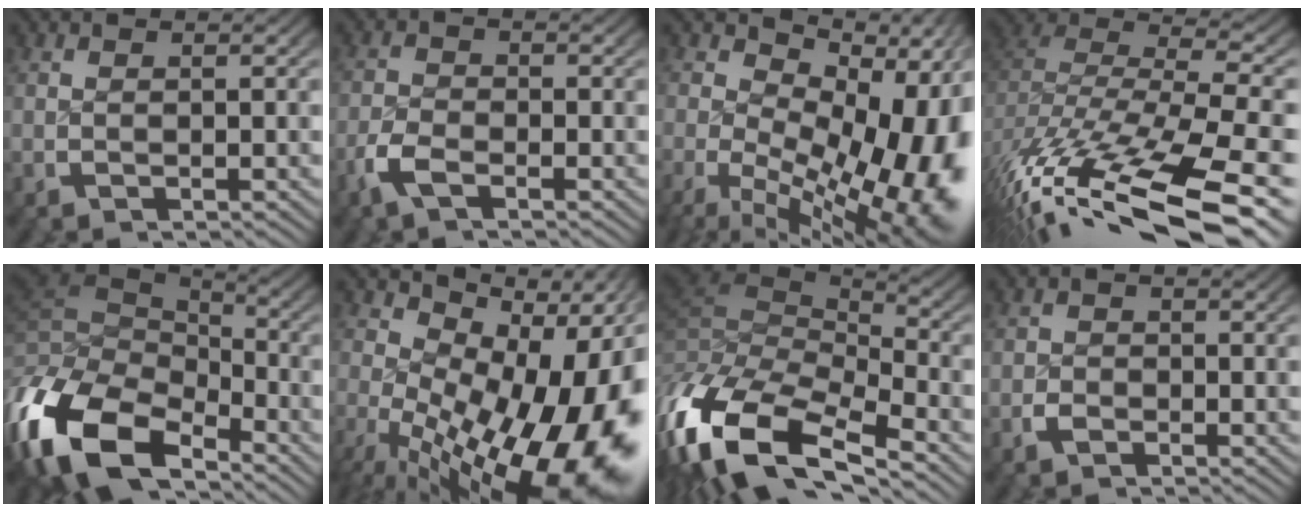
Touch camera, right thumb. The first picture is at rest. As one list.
[{"total": 2.4, "force": [-1.9, 1.2, 1.0], "torque": [-0.039, -0.002, -0.039]}, {"total": 17.5, "force": [-2.5, 11.2, 13.2], "torque": [-0.201, -0.053, -0.016]}, {"total": 14.8, "force": [-6.6, 8.5, 10.1], "torque": [-0.221, -0.047, -0.079]}, {"total": 13.0, "force": [-3.7, 8.8, 8.8], "torque": [-0.203, -0.030, -0.047]}, {"total": 19.4, "force": [-2.1, 12.0, 15.0], "torque": [-0.230, -0.036, -0.010]}, {"total": 13.6, "force": [-4.8, 8.3, 9.6], "torque": [-0.235, -0.042, -0.054]}, {"total": 1.5, "force": [-1.3, 0.8, -0.2], "torque": [-0.001, -0.003, -0.023]}]